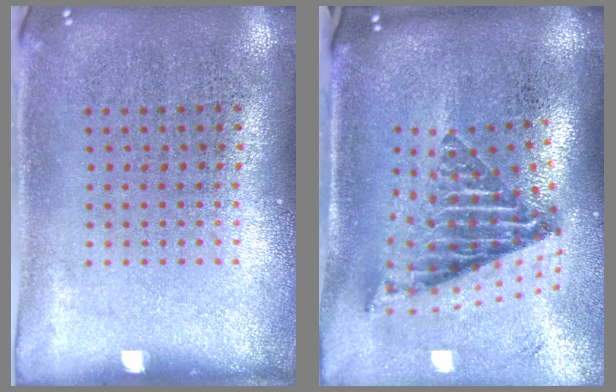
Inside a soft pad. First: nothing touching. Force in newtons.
{"total": 2.6, "press": 1.7, "slide": 2.0}